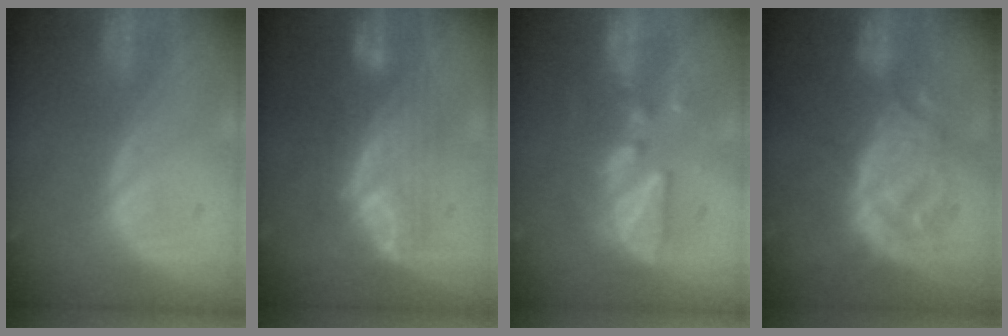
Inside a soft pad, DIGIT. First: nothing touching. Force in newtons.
{"total": 7.3, "press": 7.1, "slide": 1.5}
{"total": 7.6, "press": 7.3, "slide": 1.8}
{"total": 9.3, "press": 9.1, "slide": 1.9}